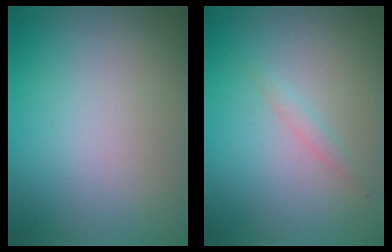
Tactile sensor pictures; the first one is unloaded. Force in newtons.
{"total": 0.9, "press": 0.9, "slide": 0.1}